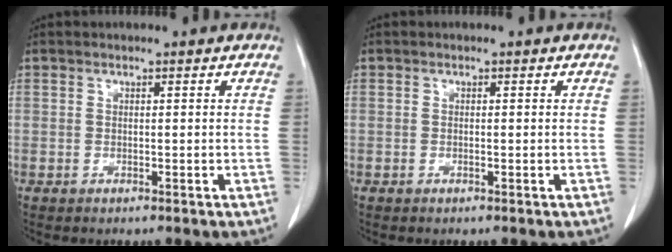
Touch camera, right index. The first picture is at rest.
{"total": 0.0}